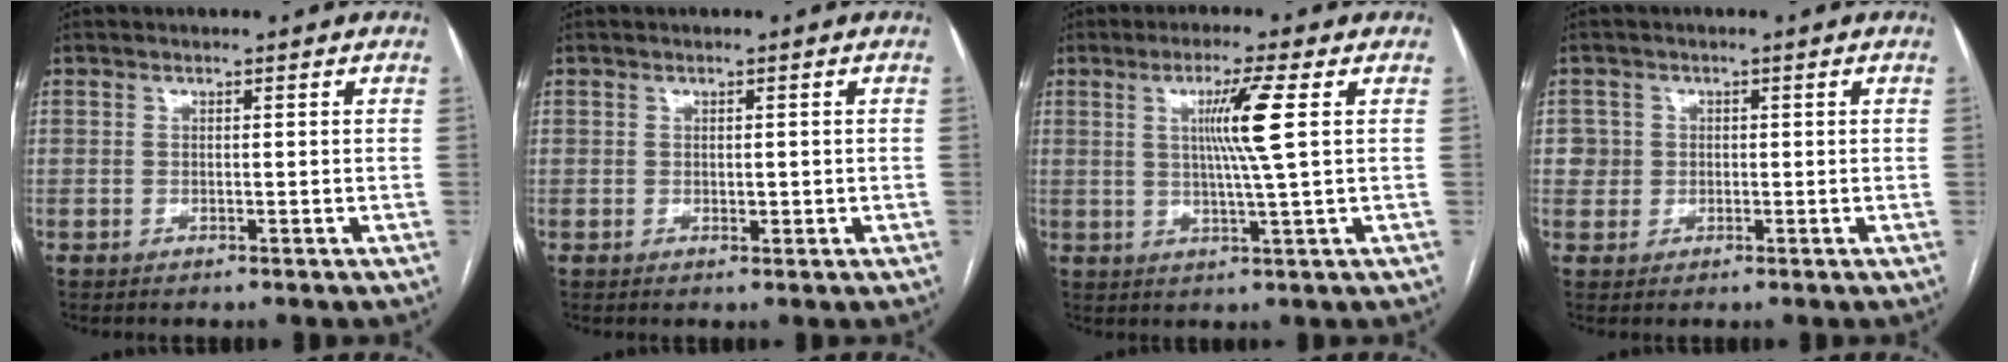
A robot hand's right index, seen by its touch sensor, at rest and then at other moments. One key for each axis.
{"total": 1.3, "fx": 0.0, "fy": 0.9, "fz": 0.9, "tx": -0.012, "ty": 0.000, "tz": 0.003}
{"total": 7.0, "fx": 1.6, "fy": -1.3, "fz": 6.6, "tx": -0.120, "ty": -0.002, "tz": 0.032}
{"total": 2.7, "fx": 0.4, "fy": 2.6, "fz": -0.2, "tx": 0.020, "ty": 0.007, "tz": 0.003}